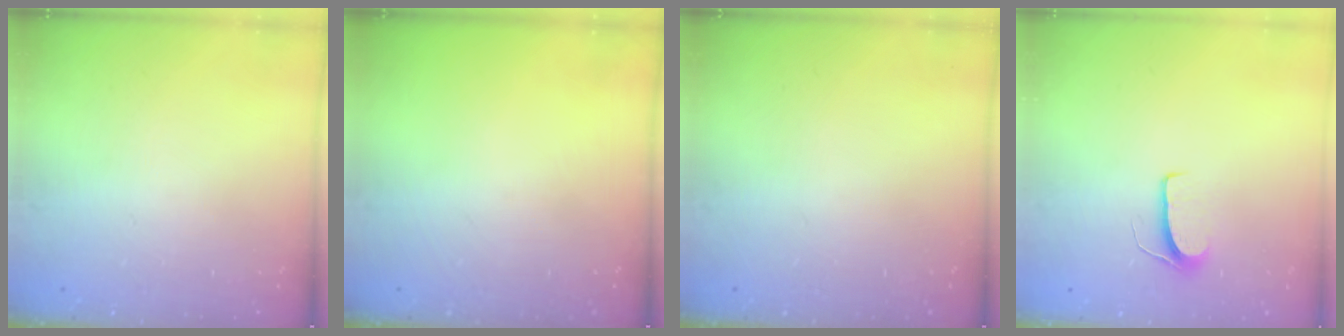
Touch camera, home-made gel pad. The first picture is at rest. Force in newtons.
{"total": 0.0}
{"total": 0.0}
{"total": 6.2, "press": 6.2, "slide": 0.5}